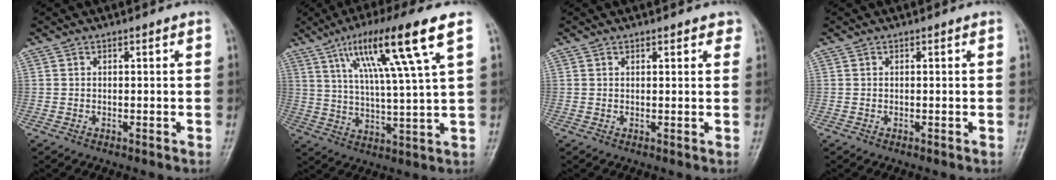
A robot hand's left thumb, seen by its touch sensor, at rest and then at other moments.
{"total": 15.7, "force": [7.5, 0.9, 13.8], "torque": [-0.244, -0.013, 0.130]}
{"total": 2.0, "force": [1.5, 0.9, 1.0], "torque": [0.006, -0.004, 0.013]}
{"total": 0.0}